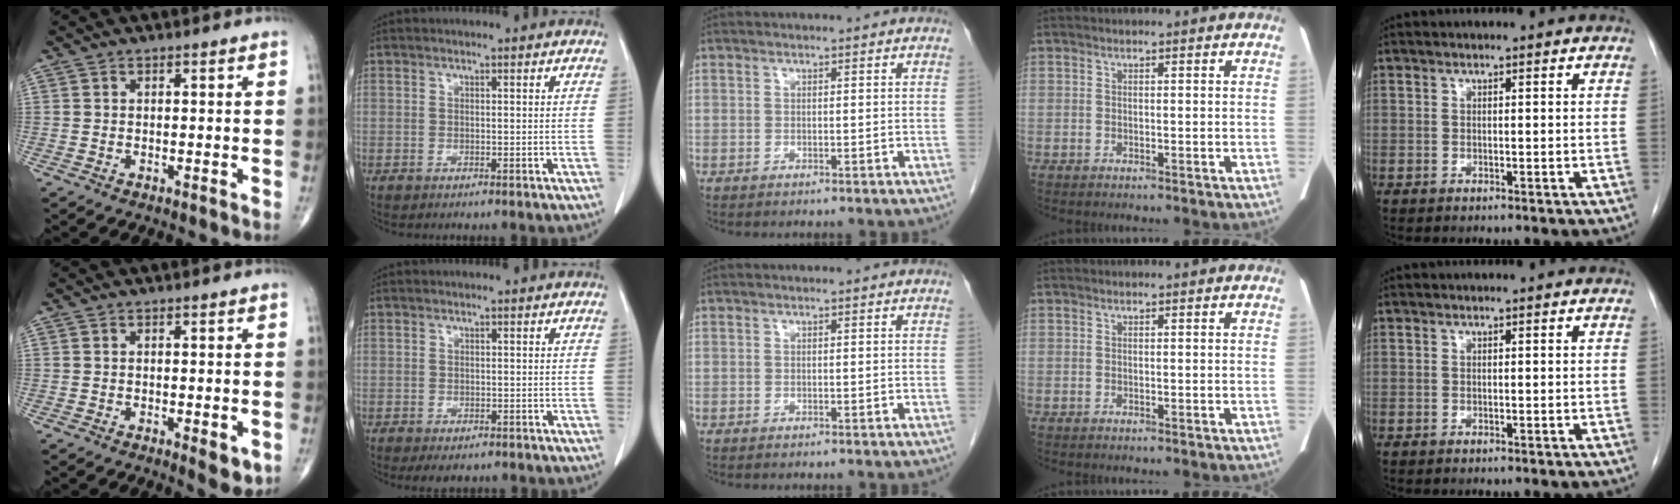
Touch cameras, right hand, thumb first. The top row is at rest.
{"thumb": {"total": 3.3, "force": [-0.9, 1.2, 3.0], "torque": [-0.032, -0.008, -0.010]}, "index": {"total": 2.4, "force": [-1.7, 1.4, 1.0], "torque": [-0.008, -0.001, -0.017]}}